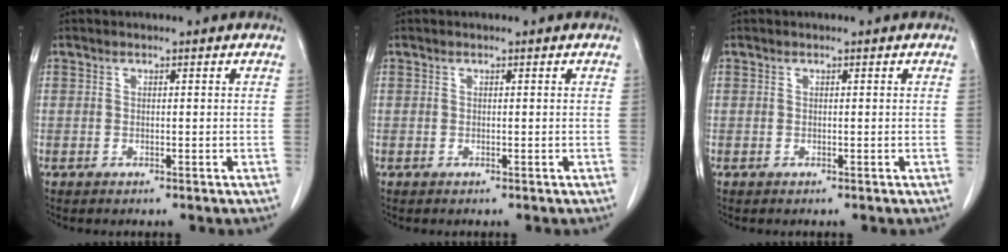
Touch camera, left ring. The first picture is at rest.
{"total": 0.0}
{"total": 0.0}